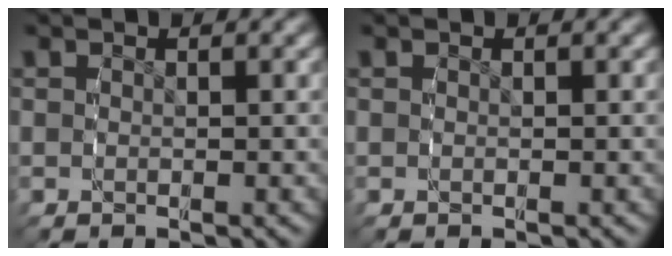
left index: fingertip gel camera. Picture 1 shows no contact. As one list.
[{"total": 0.0}]